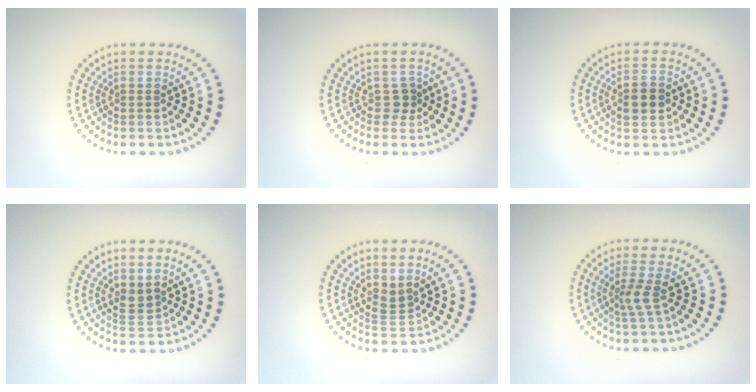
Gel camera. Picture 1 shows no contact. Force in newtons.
{"total": 1.3, "press": 1.0, "slide": 0.9}
{"total": 2.5, "press": 2.5, "slide": 0.2}
{"total": 1.7, "press": 1.6, "slide": 0.7}
{"total": 1.7, "press": 1.3, "slide": 1.1}
{"total": 2.0, "press": 1.3, "slide": 1.5}